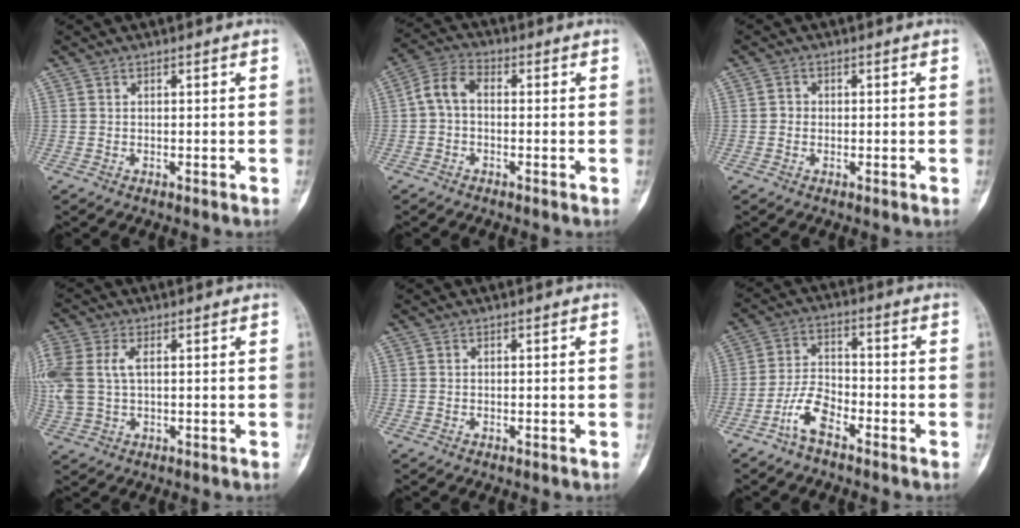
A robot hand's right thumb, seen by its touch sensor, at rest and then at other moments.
{"total": 5.6, "force": [-0.2, 3.6, 4.3], "torque": [-0.076, 0.021, -0.015]}
{"total": 1.3, "force": [-0.2, 1.2, 0.4], "torque": [0.001, 0.002, -0.006]}
{"total": 11.0, "force": [2.0, 6.8, 8.4], "torque": [-0.234, 0.014, 0.043]}
{"total": 0.0}
{"total": 6.8, "force": [-4.3, 3.0, 4.3], "torque": [-0.080, 0.030, -0.089]}